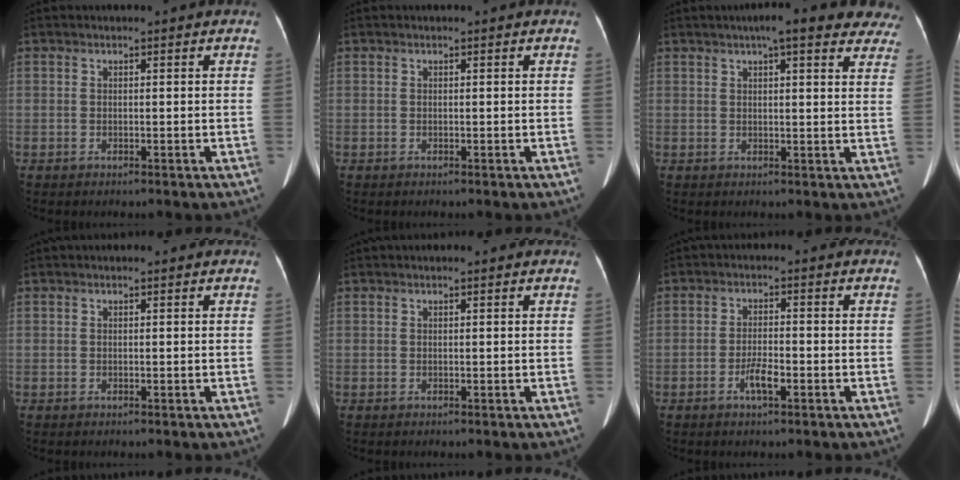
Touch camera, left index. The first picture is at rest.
{"total": 0.0}
{"total": 14.0, "force": [11.2, 3.1, 7.8], "torque": [-0.079, 0.023, 0.120]}
{"total": 0.0}
{"total": 0.0}
{"total": 3.3, "force": [-1.7, 0.7, 2.8], "torque": [-0.052, 0.002, -0.033]}